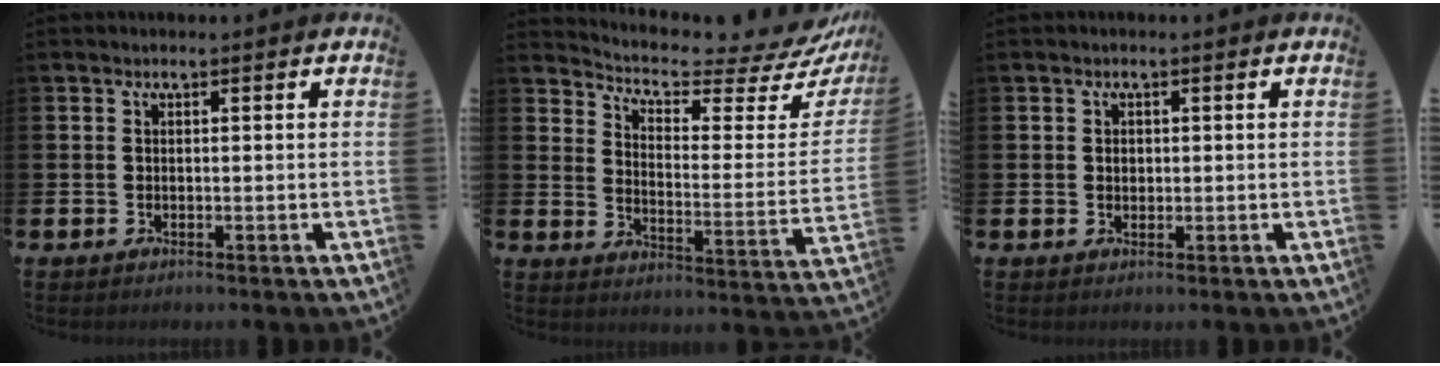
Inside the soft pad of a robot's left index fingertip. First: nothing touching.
{"total": 5.6, "force": [5.2, 1.1, 1.7], "torque": [-0.052, -0.057, 0.081]}
{"total": 1.0, "force": [0.3, 0.8, 0.5], "torque": [0.004, 0.000, 0.000]}